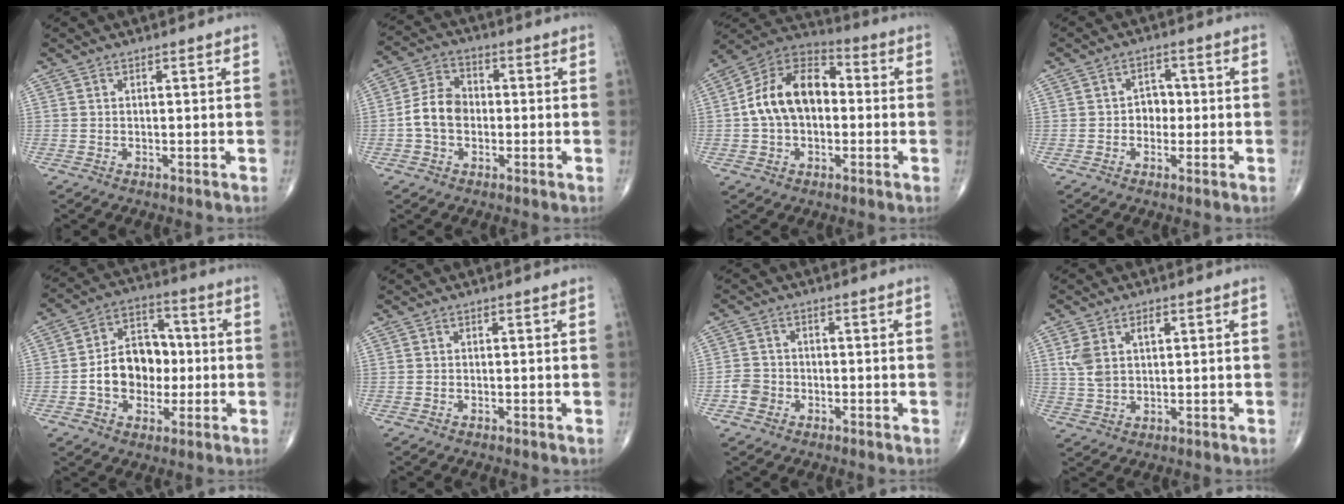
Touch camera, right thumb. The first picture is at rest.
{"total": 7.5, "force": [-1.1, 5.6, 4.9], "torque": [-0.082, 0.025, -0.030]}
{"total": 14.8, "force": [0.0, 9.8, 11.1], "torque": [-0.174, 0.037, -0.015]}
{"total": 3.6, "force": [-0.4, 2.9, 2.0], "torque": [-0.003, 0.011, -0.016]}
{"total": 12.6, "force": [-1.4, 9.4, 8.3], "torque": [-0.092, 0.033, -0.029]}
{"total": 0.0}
{"total": 3.3, "force": [-1.4, 2.8, 1.1], "torque": [-0.005, 0.013, -0.032]}
{"total": 6.1, "force": [2.1, 3.6, 4.4], "torque": [-0.089, 0.003, 0.049]}